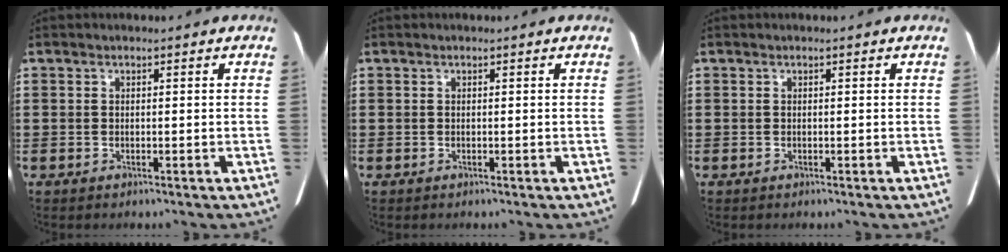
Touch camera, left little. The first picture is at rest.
{"total": 0.0}
{"total": 0.0}